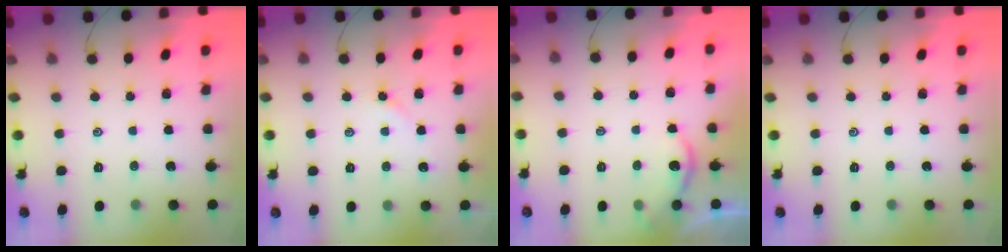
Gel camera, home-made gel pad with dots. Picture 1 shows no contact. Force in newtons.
{"total": 1.7, "press": 1.6, "slide": 0.4}
{"total": 2.9, "press": 2.9, "slide": 0.1}
{"total": 0.0}